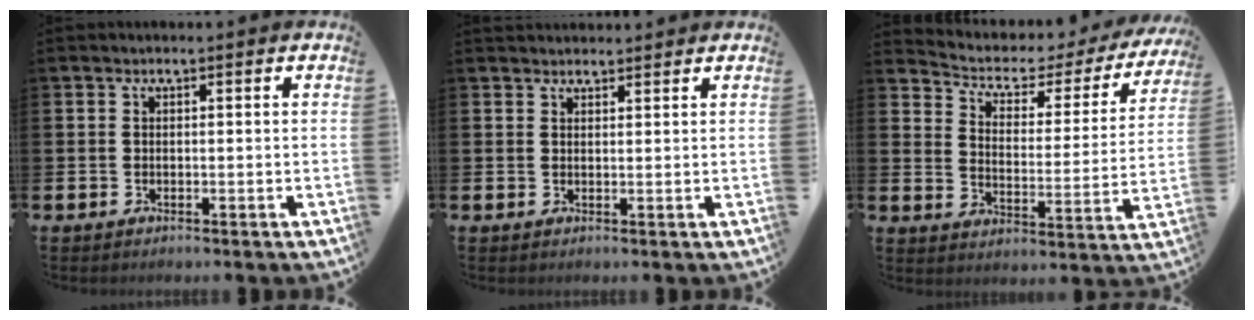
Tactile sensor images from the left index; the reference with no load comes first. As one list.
[{"total": 1.9, "force": [1.8, 0.5, 0.0], "torque": [0.011, -0.007, 0.031]}, {"total": 4.0, "force": [3.2, 1.9, 1.2], "torque": [-0.046, -0.028, 0.043]}]